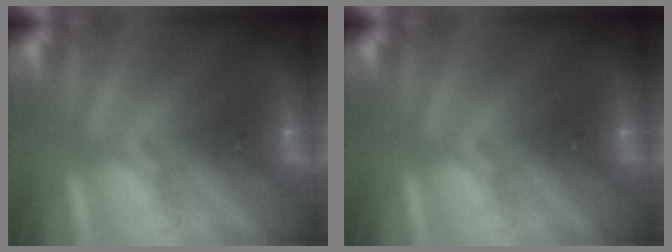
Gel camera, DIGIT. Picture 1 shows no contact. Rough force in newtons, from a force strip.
{"total": 0.0}